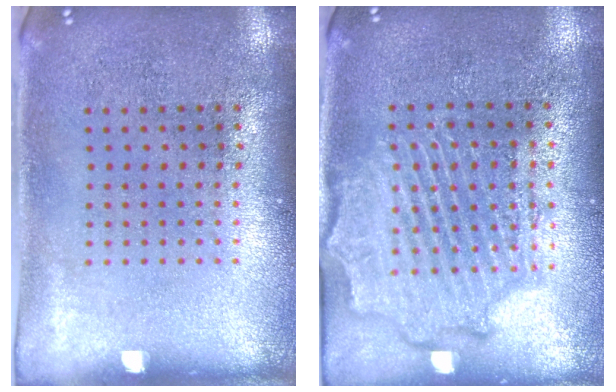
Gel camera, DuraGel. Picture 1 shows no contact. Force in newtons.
{"total": 2.2, "press": 2.1, "slide": 0.5}